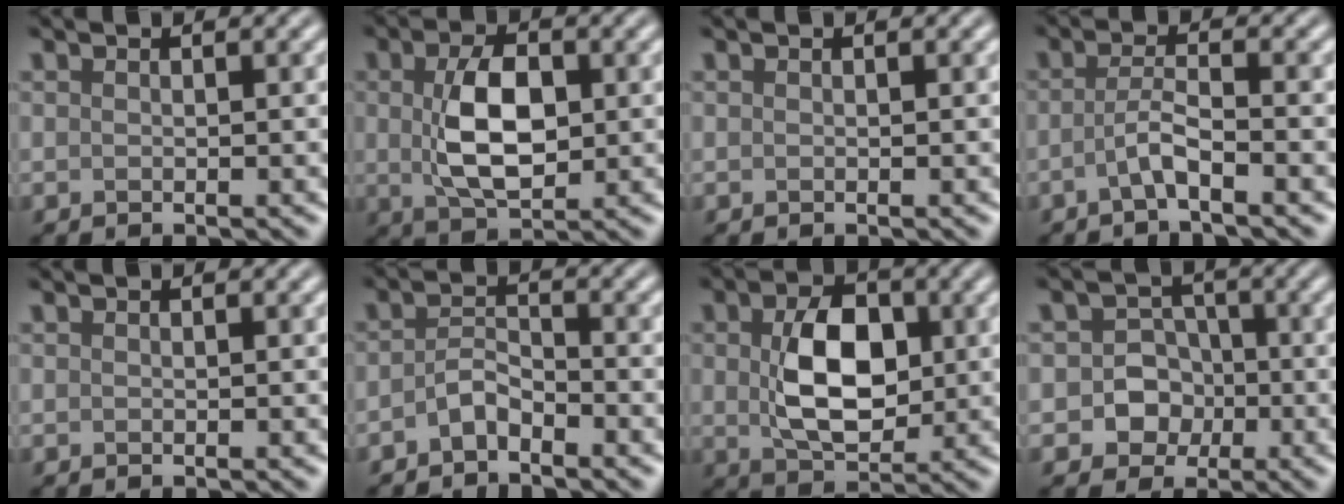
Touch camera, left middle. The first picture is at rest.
{"total": 6.2, "force": [0.4, 3.5, 5.1], "torque": [-0.106, 0.002, 0.012]}
{"total": 0.0}
{"total": 2.3, "force": [-1.2, 0.2, 2.0], "torque": [-0.041, 0.007, -0.029]}
{"total": 0.0}
{"total": 2.0, "force": [-1.5, 0.8, 1.1], "torque": [-0.024, 0.008, -0.032]}
{"total": 7.1, "force": [0.5, 4.5, 5.5], "torque": [-0.104, -0.002, 0.012]}
{"total": 3.9, "force": [-0.8, 3.6, 1.3], "torque": [0.007, 0.004, -0.032]}